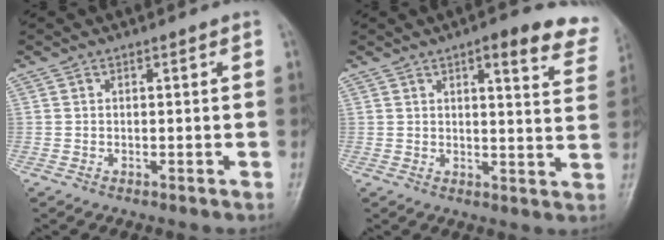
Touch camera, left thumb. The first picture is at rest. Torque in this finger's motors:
{"motor_torque": [0.21, 0.07, 0.00, -0.18, 0.09]}